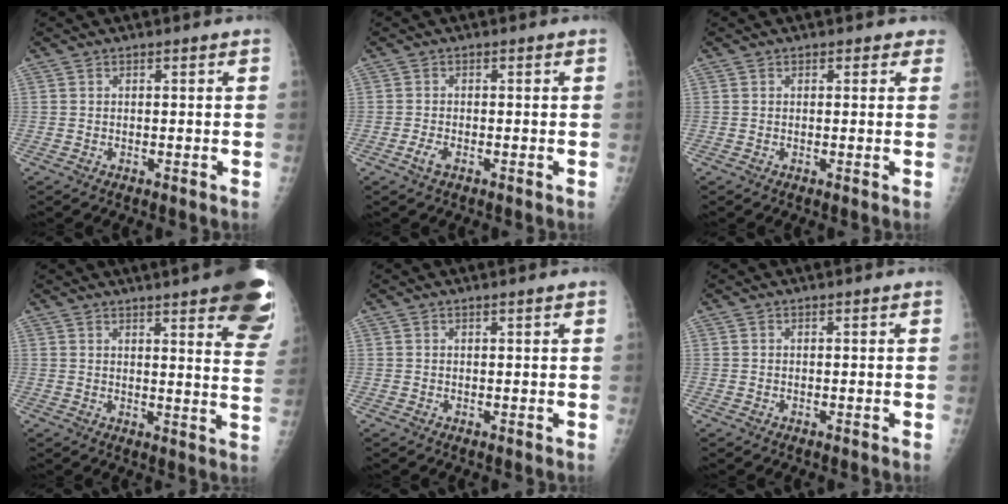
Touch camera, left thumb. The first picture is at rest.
{"total": 1.9, "force": [-1.0, 0.9, 1.4], "torque": [-0.030, 0.000, -0.022]}
{"total": 1.6, "force": [1.0, 1.2, 0.5], "torque": [0.018, -0.002, 0.004]}
{"total": 20.1, "force": [13.1, 4.1, 14.8], "torque": [-0.152, -0.047, 0.145]}
{"total": 0.7, "force": [0.5, 0.1, 0.4], "torque": [-0.006, -0.001, 0.007]}
{"total": 0.0}